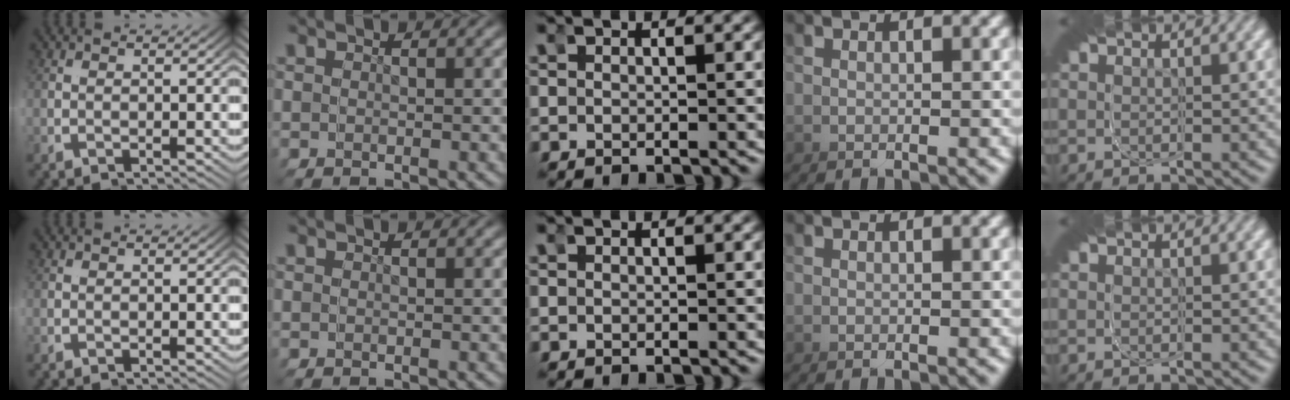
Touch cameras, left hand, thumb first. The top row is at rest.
{}